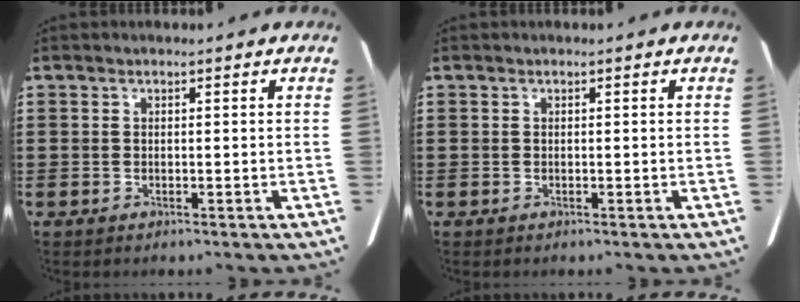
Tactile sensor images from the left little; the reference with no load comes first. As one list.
[{"total": 0.0}]